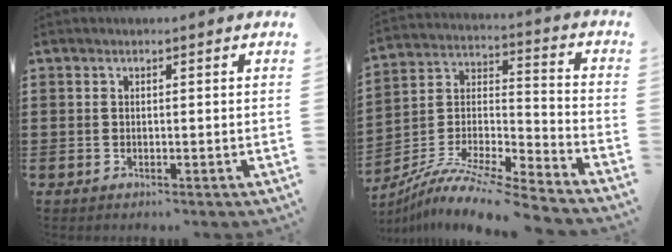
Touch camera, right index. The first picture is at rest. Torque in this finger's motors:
{"motor_torque": [1.08, 1.06, 0.54, 0.14]}